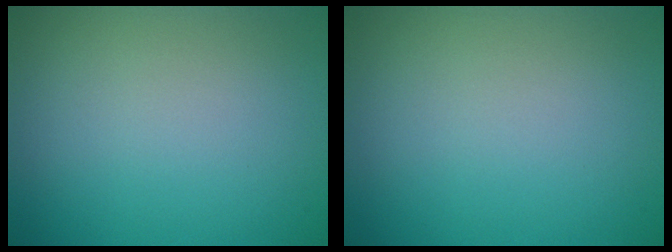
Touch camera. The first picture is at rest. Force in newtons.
{"total": 0.0}